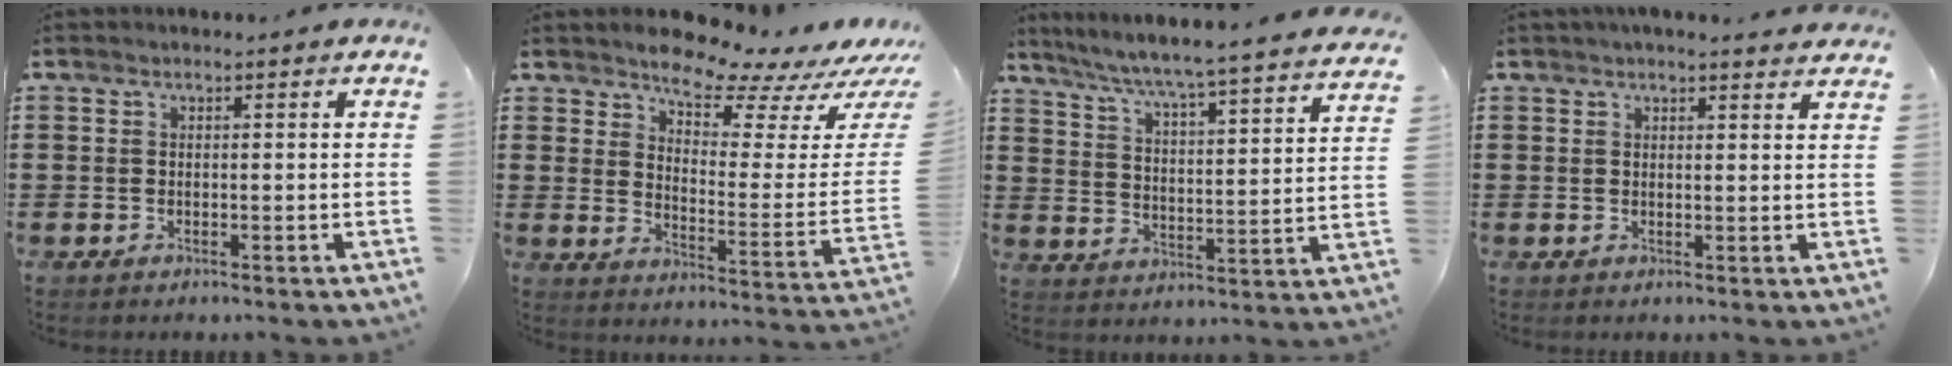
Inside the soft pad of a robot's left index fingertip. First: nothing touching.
{"total": 8.6, "force": [8.0, 1.4, 2.8], "torque": [-0.062, -0.068, 0.141]}
{"total": 5.1, "force": [4.6, -1.1, 1.9], "torque": [-0.060, -0.049, 0.069]}
{"total": 2.1, "force": [2.1, 0.1, 0.4], "torque": [-0.011, -0.003, 0.040]}